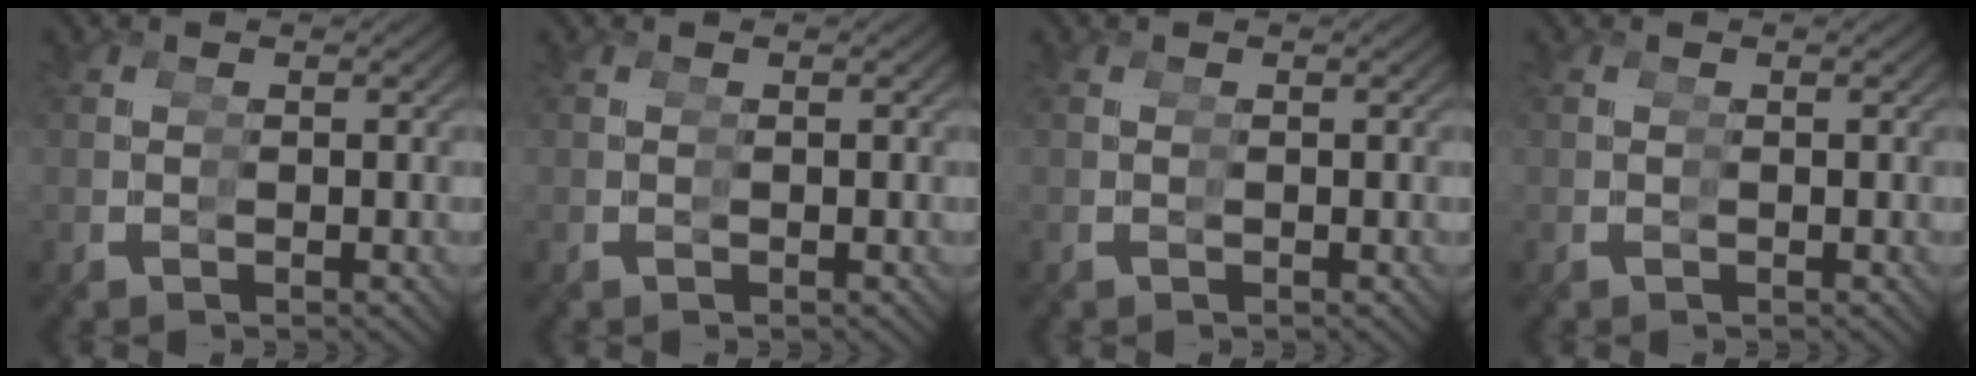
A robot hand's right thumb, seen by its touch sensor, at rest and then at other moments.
{"total": 0.0}
{"total": 0.0}
{"total": 0.0}